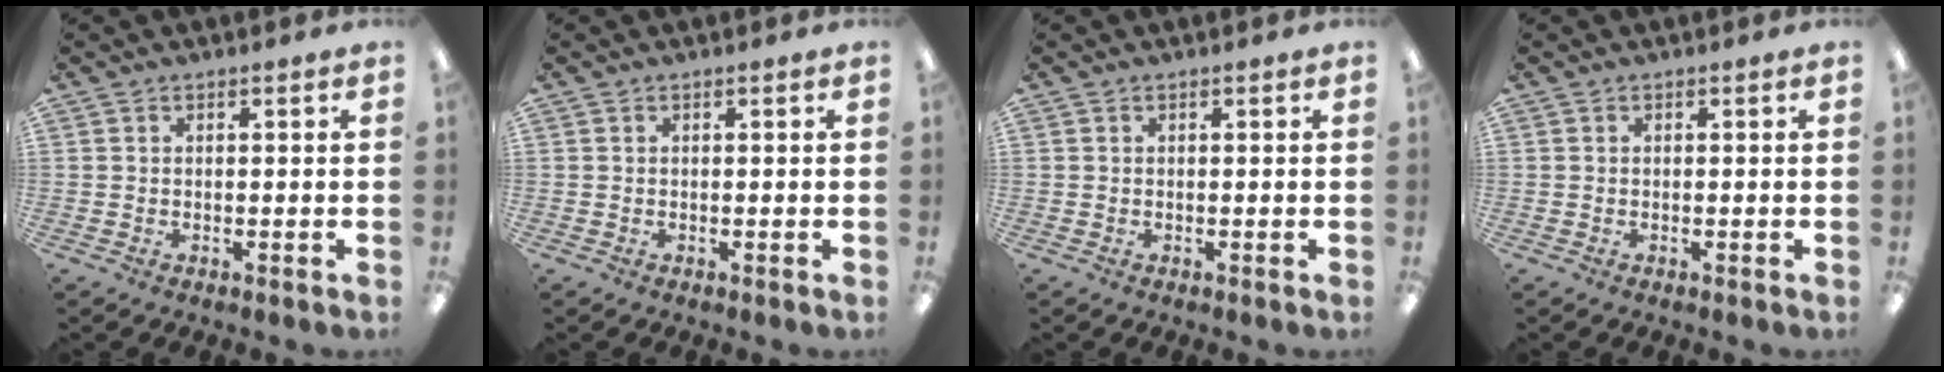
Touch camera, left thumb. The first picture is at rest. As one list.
[{"total": 0.0}, {"total": 0.0}, {"total": 0.0}]